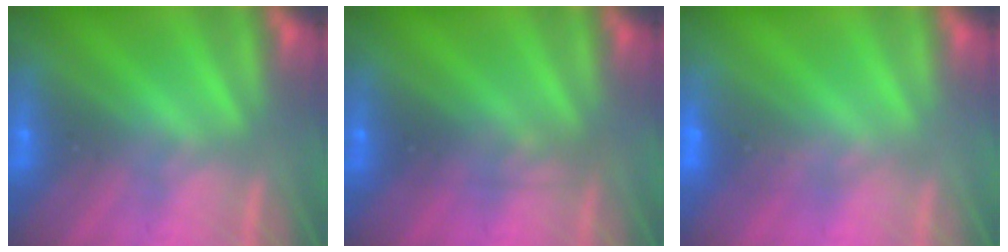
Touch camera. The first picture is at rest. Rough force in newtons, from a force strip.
{"total": 2.3}
{"total": 1.6}